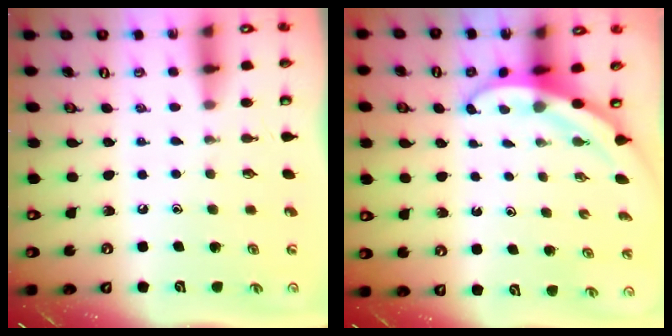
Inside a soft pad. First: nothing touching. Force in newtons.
{"total": 3.3, "press": 3.3, "slide": 0.1}